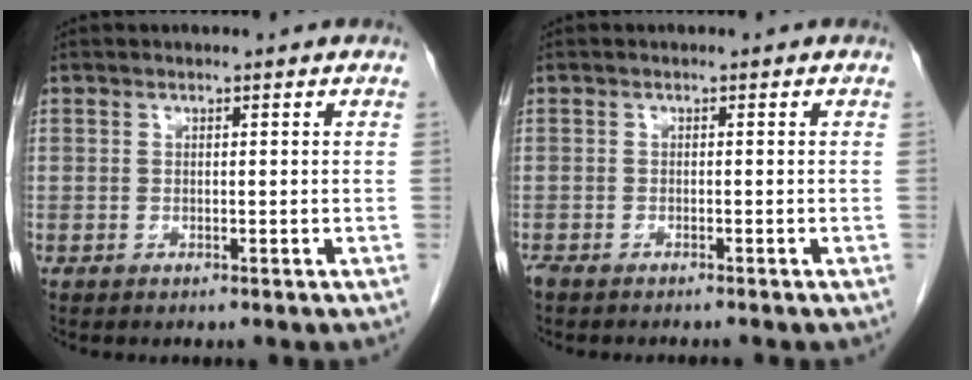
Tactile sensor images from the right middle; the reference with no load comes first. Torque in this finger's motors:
{"motor_torque": [0.14, -0.08, 0.00, 0.00]}